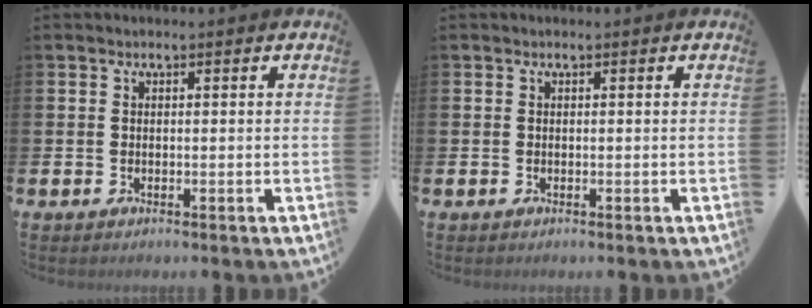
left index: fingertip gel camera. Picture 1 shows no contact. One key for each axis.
{"total": 0.0}